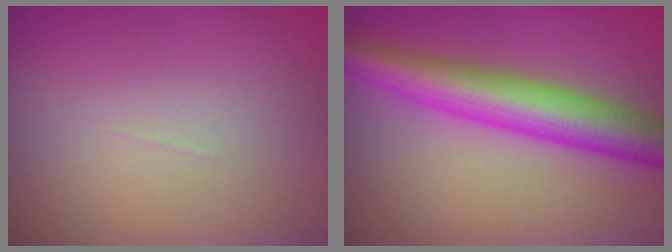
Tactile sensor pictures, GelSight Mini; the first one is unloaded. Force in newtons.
{"total": 7.4, "press": 7.4, "slide": 0.0}